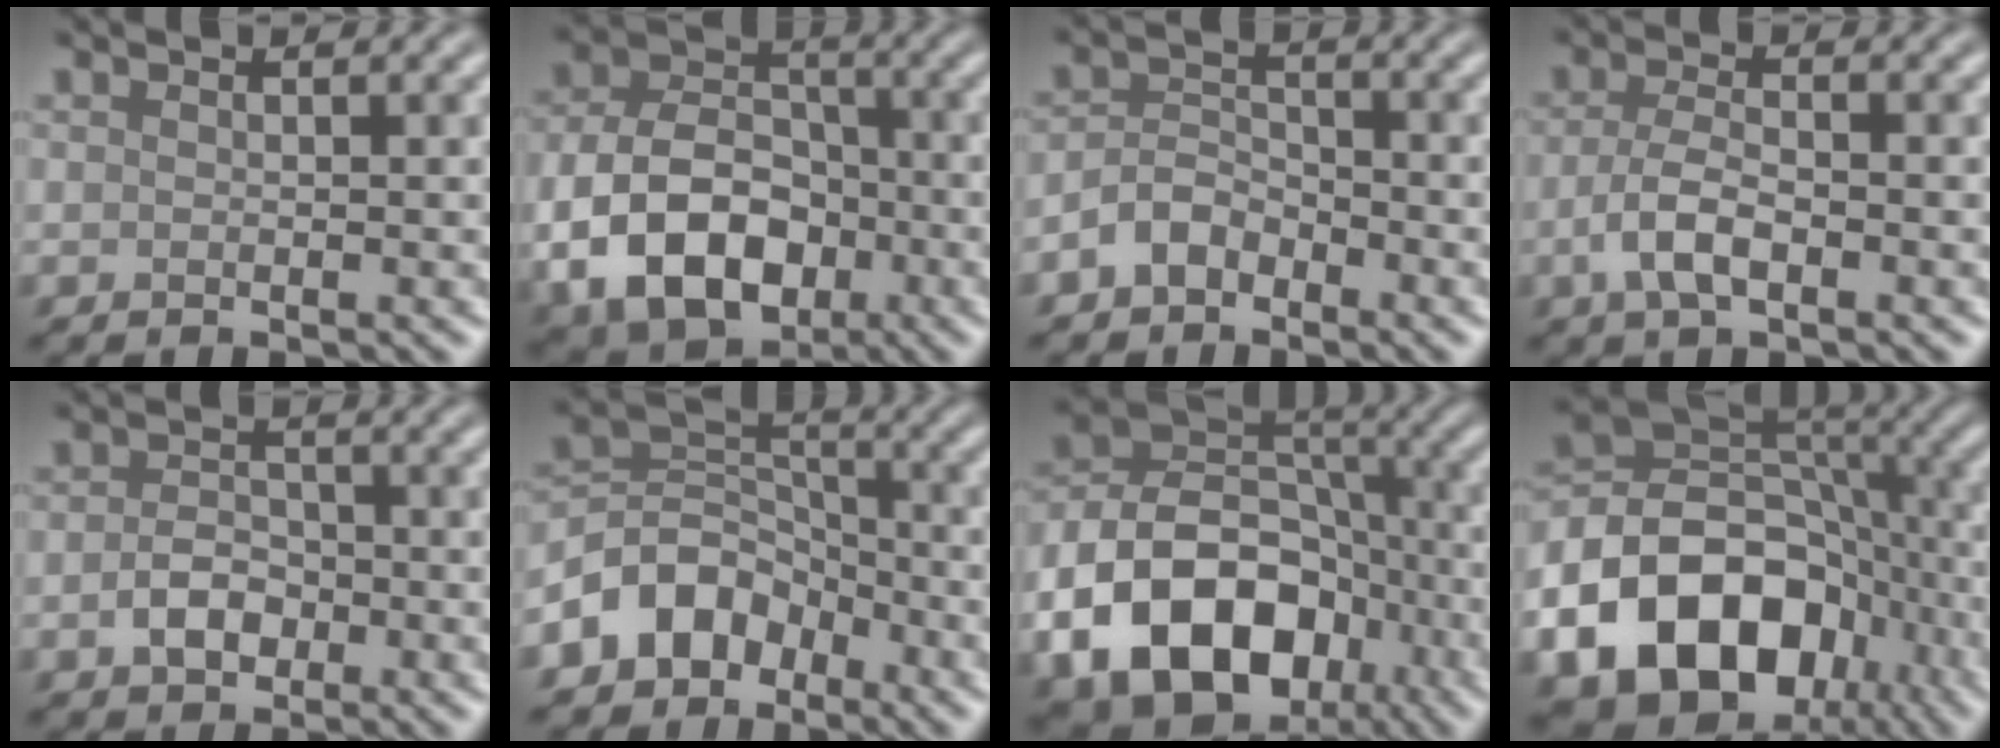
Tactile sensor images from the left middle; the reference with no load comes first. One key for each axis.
{"total": 9.9, "fx": -3.1, "fy": 6.9, "fz": 6.4, "tx": -0.129, "ty": -0.008, "tz": -0.062}
{"total": 2.8, "fx": -1.8, "fy": 1.7, "fz": 1.3, "tx": -0.024, "ty": 0.012, "tz": -0.041}
{"total": 3.3, "fx": -1.2, "fy": 1.4, "fz": 2.8, "tx": -0.060, "ty": 0.001, "tz": -0.028}
{"total": 2.8, "fx": -1.0, "fy": 2.0, "fz": 1.7, "tx": -0.032, "ty": 0.003, "tz": -0.023}
{"total": 5.8, "fx": -3.3, "fy": 4.2, "fz": 2.1, "tx": -0.025, "ty": 0.008, "tz": -0.076}
{"total": 13.7, "fx": -5.9, "fy": 9.8, "fz": 7.6, "tx": -0.157, "ty": -0.003, "tz": -0.105}
{"total": 18.3, "fx": -8.5, "fy": 13.8, "fz": 8.4, "tx": -0.159, "ty": -0.022, "tz": -0.147}